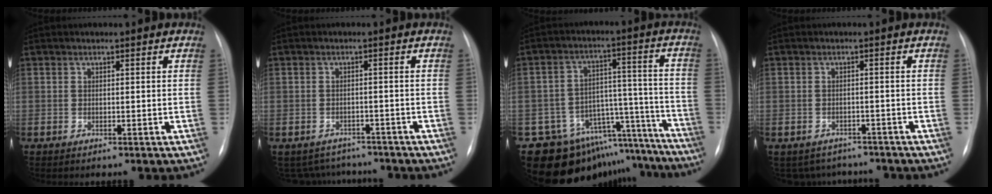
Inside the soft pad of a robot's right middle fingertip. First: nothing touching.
{"total": 7.0, "force": [-6.3, 3.1, 0.3], "torque": [-0.005, 0.017, -0.078]}
{"total": 17.9, "force": [-15.5, 8.4, 3.0], "torque": [-0.024, 0.078, -0.209]}
{"total": 6.0, "force": [-5.3, 2.9, 0.1], "torque": [0.004, 0.013, -0.063]}